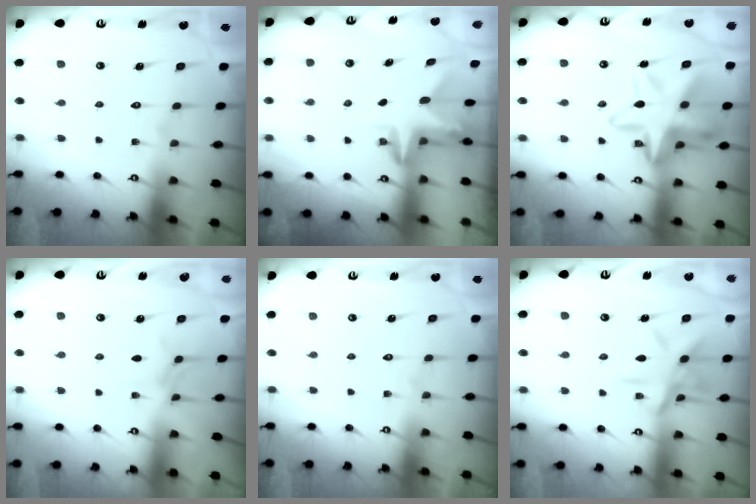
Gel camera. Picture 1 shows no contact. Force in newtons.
{"total": 3.0, "press": 3.0, "slide": 0.2}
{"total": 17.9, "press": 17.8, "slide": 2.0}
{"total": 3.9, "press": 3.9, "slide": 0.6}
{"total": 0.0}
{"total": 11.4, "press": 11.4, "slide": 0.7}